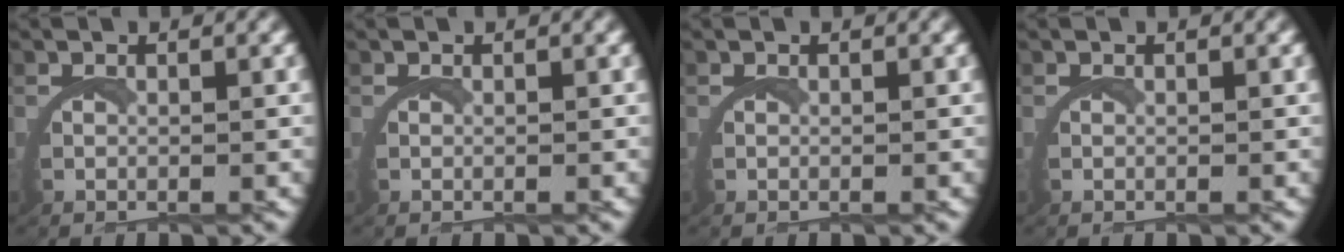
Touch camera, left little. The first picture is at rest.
{"total": 0.0}
{"total": 0.0}
{"total": 0.0}